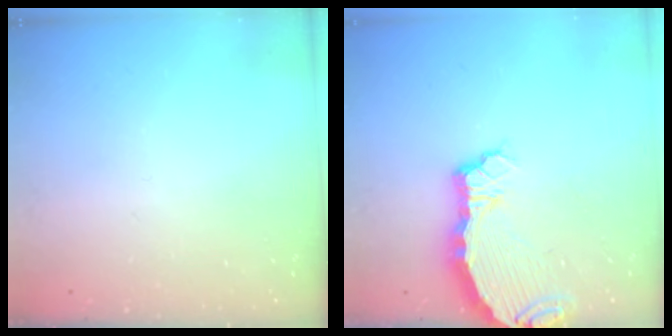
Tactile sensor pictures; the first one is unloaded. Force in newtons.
{"total": 5.8, "press": 5.8, "slide": 0.7}